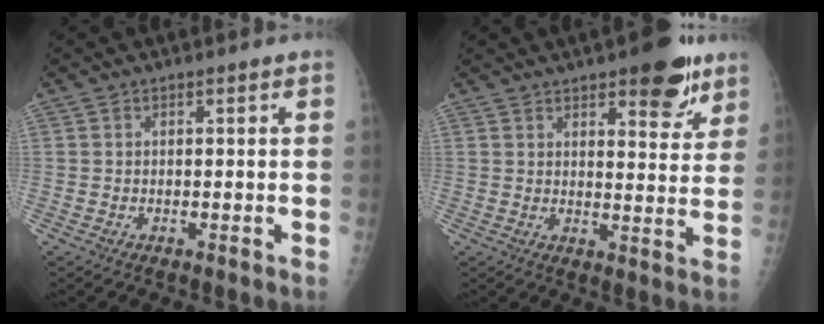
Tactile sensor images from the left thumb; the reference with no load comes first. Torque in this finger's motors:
{"motor_torque": [3.44, 1.56, 0.51, -0.64, 0.07]}